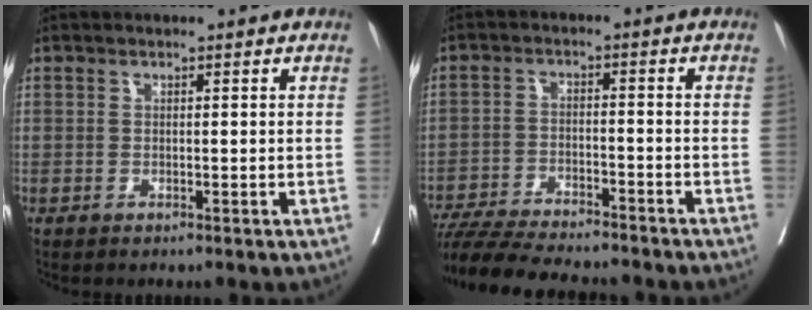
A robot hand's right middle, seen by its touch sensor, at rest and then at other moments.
{"total": 15.5, "force": [-13.9, 1.9, 6.6], "torque": [-0.111, -0.018, -0.212]}